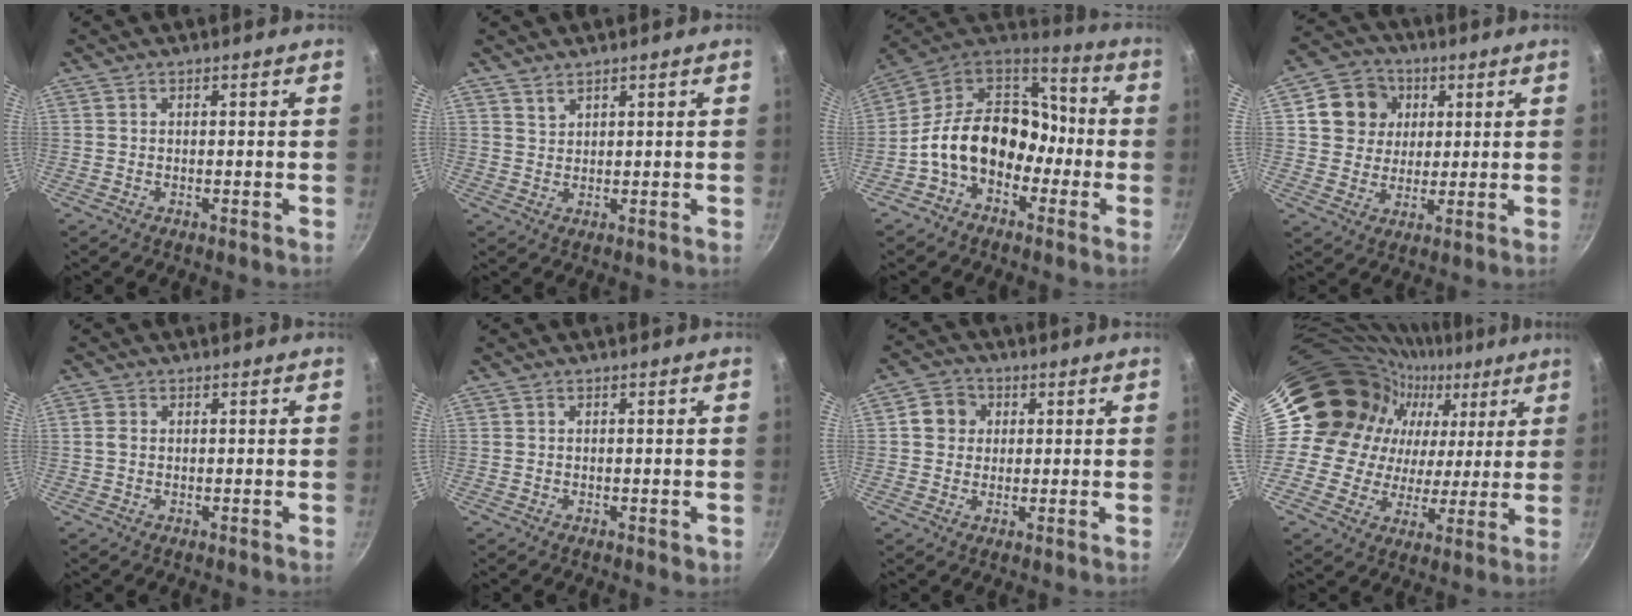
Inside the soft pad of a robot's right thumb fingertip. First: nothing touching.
{"total": 1.8, "force": [1.5, 0.8, 0.4], "torque": [-0.004, -0.006, 0.032]}
{"total": 17.8, "force": [-4.4, 13.2, 11.1], "torque": [-0.139, 0.070, -0.096]}
{"total": 10.3, "force": [3.1, 9.1, 3.6], "torque": [-0.033, 0.008, 0.049]}
{"total": 1.8, "force": [0.1, 1.3, 1.2], "torque": [-0.026, 0.002, 0.000]}
{"total": 0.8, "force": [-0.2, 0.5, 0.5], "torque": [-0.005, 0.001, -0.003]}
{"total": 5.7, "force": [1.2, 5.2, 2.1], "torque": [-0.005, 0.008, 0.010]}
{"total": 22.6, "force": [8.7, 17.9, 10.6], "torque": [-0.156, 0.019, 0.155]}